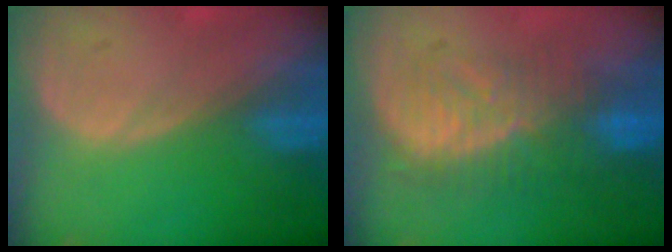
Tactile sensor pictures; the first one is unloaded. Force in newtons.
{"total": 8.7, "press": 8.4, "slide": 2.2}